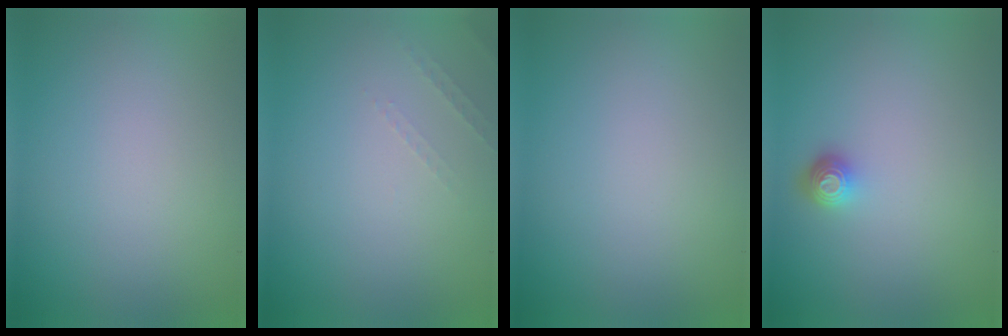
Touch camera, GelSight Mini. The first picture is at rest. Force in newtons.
{"total": 0.9, "press": 0.9, "slide": 0.3}
{"total": 0.0}
{"total": 1.6, "press": 1.1, "slide": 1.0}